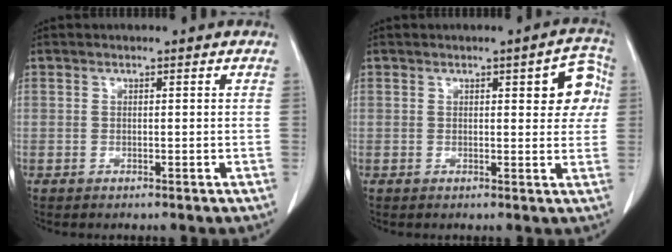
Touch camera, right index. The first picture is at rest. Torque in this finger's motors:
{"motor_torque": [0.16, 0.14, 0.09, 0.01]}